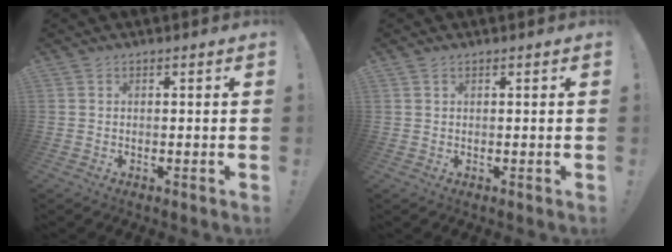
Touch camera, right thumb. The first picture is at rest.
{"total": 0.6, "force": [0.4, 0.4, 0.2], "torque": [-0.007, 0.003, 0.010]}